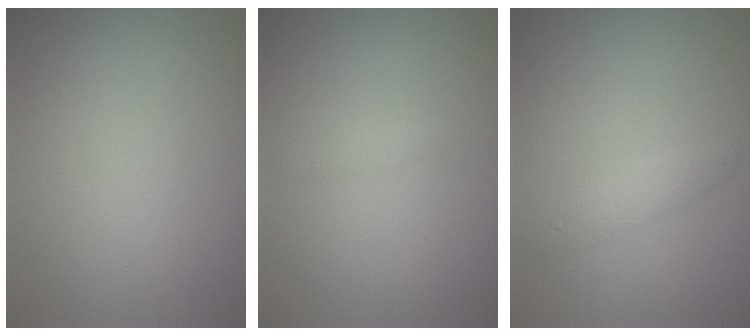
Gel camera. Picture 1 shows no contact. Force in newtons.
{"total": 0.6, "press": 0.6, "slide": 0.0}
{"total": 1.6, "press": 1.6, "slide": 0.1}